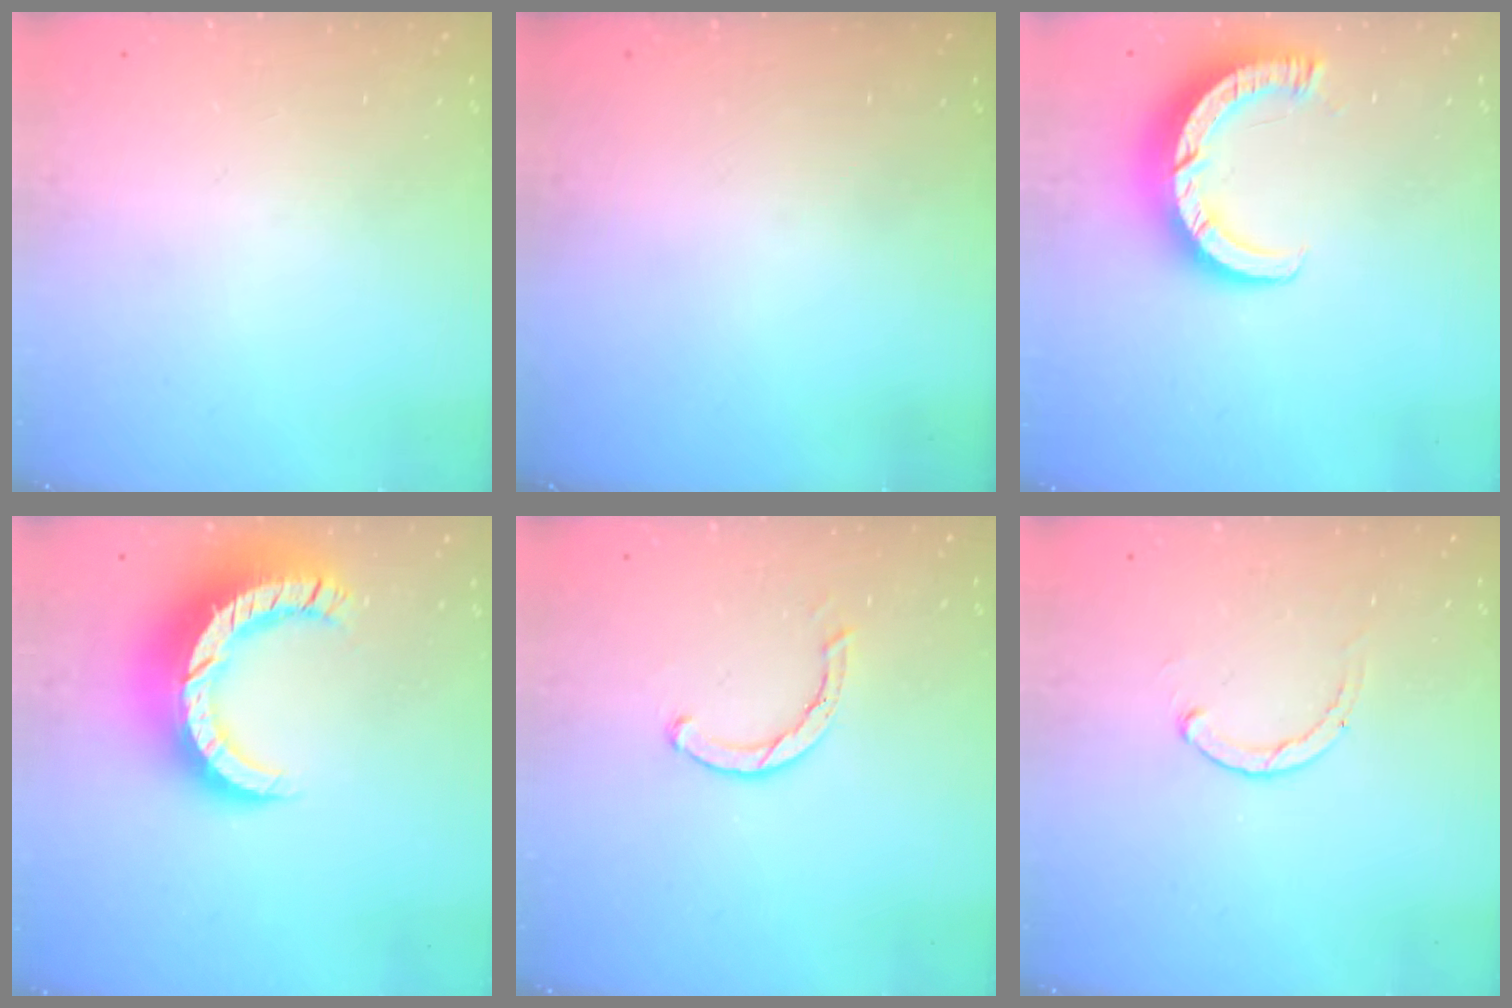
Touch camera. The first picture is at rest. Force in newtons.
{"total": 0.0}
{"total": 9.4, "press": 9.4, "slide": 1.0}
{"total": 16.1, "press": 16.0, "slide": 1.4}
{"total": 1.6, "press": 1.6, "slide": 0.2}
{"total": 1.1, "press": 1.0, "slide": 0.3}